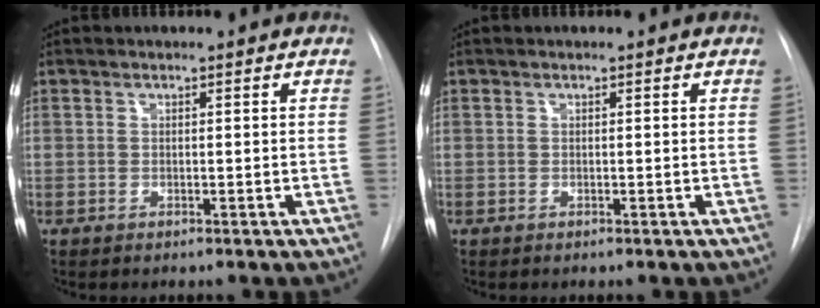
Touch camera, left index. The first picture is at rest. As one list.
[{"total": 0.0}]